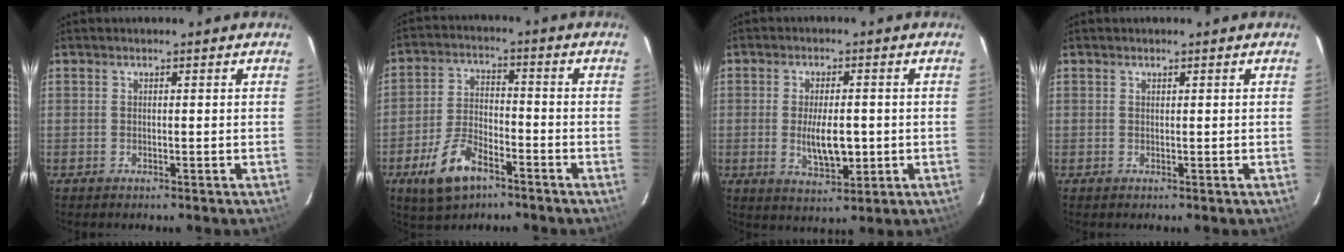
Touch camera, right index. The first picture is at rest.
{"total": 12.0, "force": [-7.2, 5.3, 8.0], "torque": [-0.173, 0.005, -0.131]}
{"total": 7.6, "force": [-0.8, 3.2, 6.9], "torque": [-0.127, -0.009, -0.009]}
{"total": 0.0}